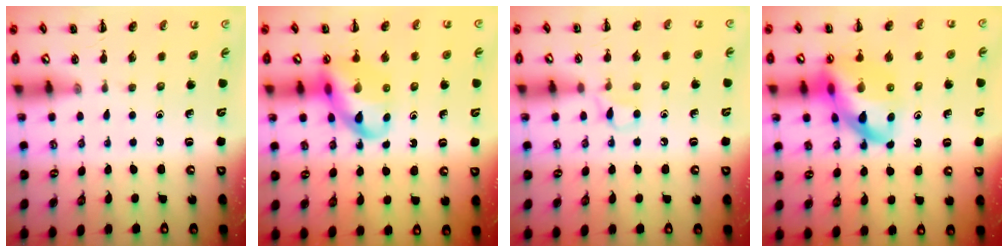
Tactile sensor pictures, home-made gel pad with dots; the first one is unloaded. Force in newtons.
{"total": 13.8, "press": 13.3, "slide": 3.6}
{"total": 3.4, "press": 3.3, "slide": 1.0}
{"total": 16.7, "press": 16.3, "slide": 3.8}